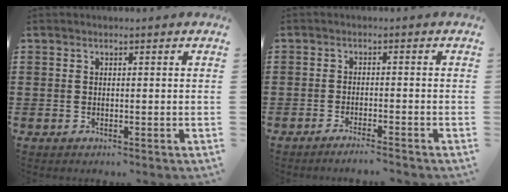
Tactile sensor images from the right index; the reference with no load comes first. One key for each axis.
{"total": 2.0, "fx": -1.9, "fy": -0.3, "fz": 0.6, "tx": -0.010, "ty": 0.001, "tz": -0.038}